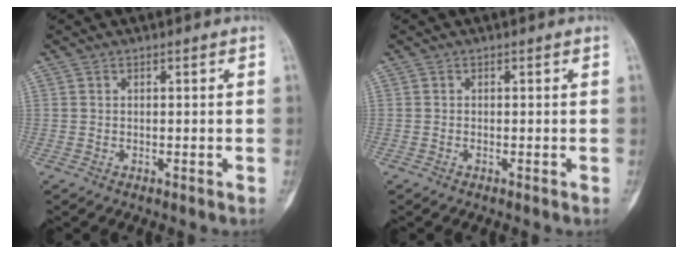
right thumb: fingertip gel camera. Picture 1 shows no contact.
{"total": 0.0}